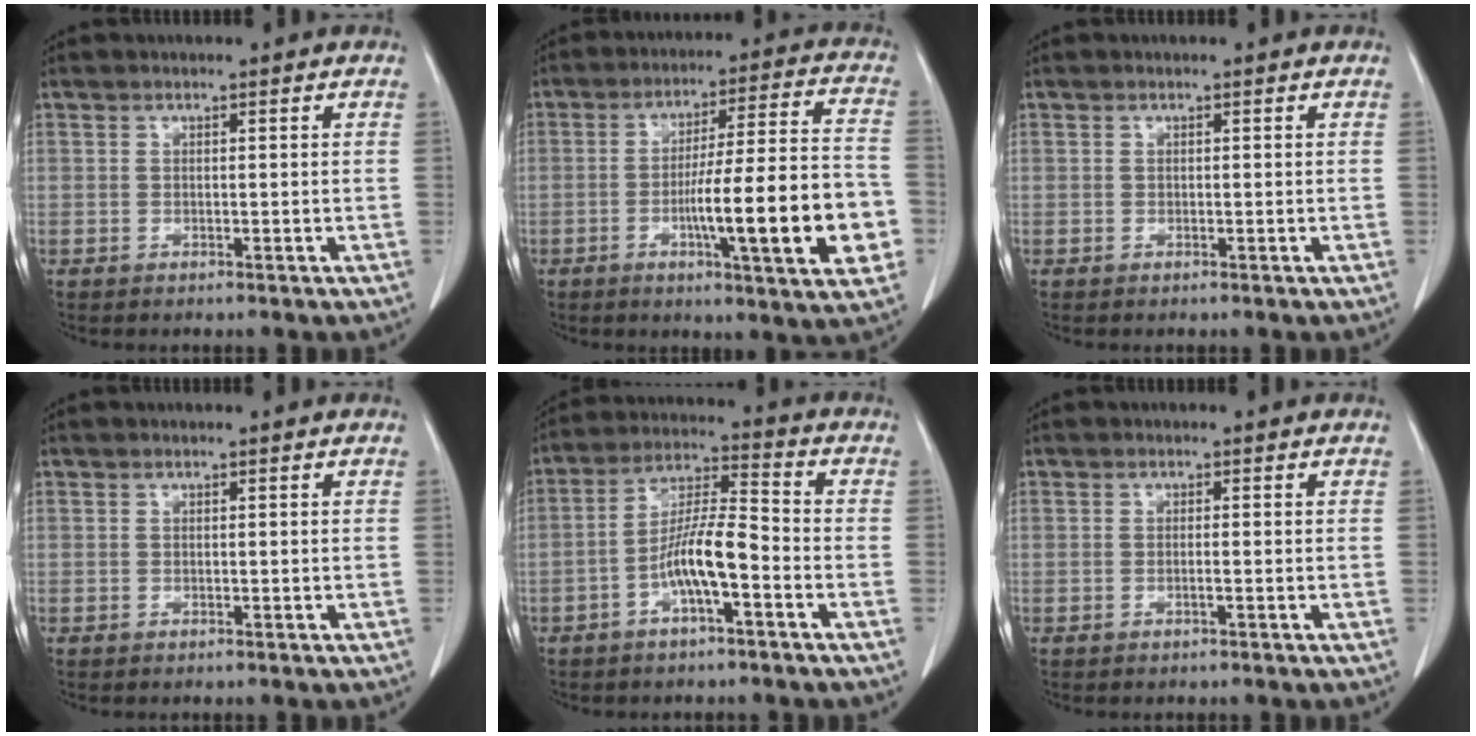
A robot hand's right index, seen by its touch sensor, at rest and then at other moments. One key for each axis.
{"total": 18.6, "fx": -4.8, "fy": 1.4, "fz": 17.9, "tx": -0.229, "ty": 0.010, "tz": -0.065}
{"total": 0.0}
{"total": 0.0}
{"total": 8.6, "fx": -3.3, "fy": 1.4, "fz": 7.8, "tx": -0.157, "ty": 0.015, "tz": -0.062}
{"total": 0.6, "fx": -0.3, "fy": -0.1, "fz": 0.6, "tx": -0.010, "ty": 0.001, "tz": -0.004}